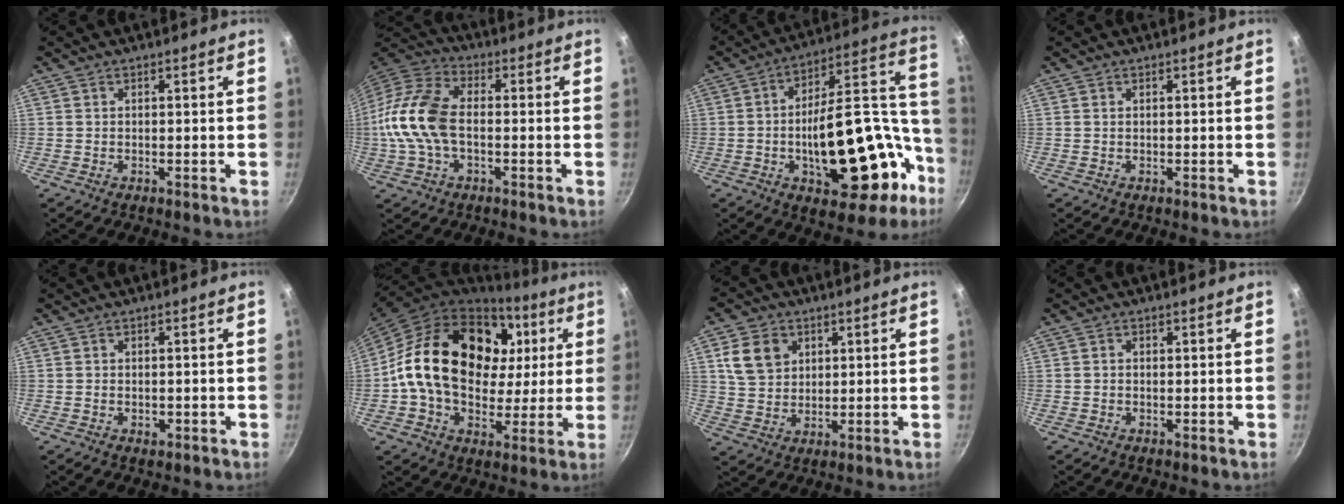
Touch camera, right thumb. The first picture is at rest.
{"total": 15.3, "force": [-1.3, 9.1, 12.3], "torque": [-0.239, 0.036, -0.043]}
{"total": 30.9, "force": [-8.1, 15.6, 25.4], "torque": [-0.308, 0.063, -0.100]}
{"total": 0.0}
{"total": 1.4, "force": [-0.4, 1.0, 0.9], "torque": [-0.011, 0.000, -0.006]}
{"total": 27.1, "force": [5.4, 19.1, 18.4], "torque": [-0.303, 0.016, 0.088]}
{"total": 8.7, "force": [3.1, 6.9, 4.3], "torque": [-0.056, -0.003, 0.060]}
{"total": 0.6, "force": [0.0, 0.5, 0.3], "torque": [-0.004, 0.004, 0.000]}